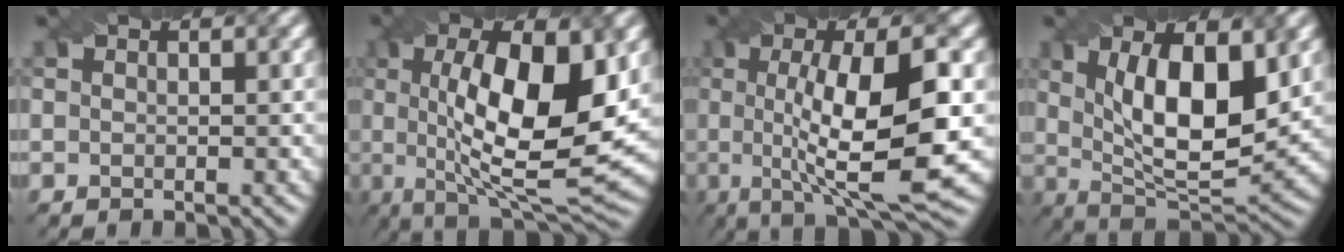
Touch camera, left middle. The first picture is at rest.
{"total": 13.2, "force": [1.5, 4.3, 12.4], "torque": [-0.189, -0.003, 0.026]}
{"total": 11.7, "force": [-0.1, 3.1, 11.3], "torque": [-0.163, 0.002, -0.001]}
{"total": 10.7, "force": [2.3, 4.1, 9.6], "torque": [-0.156, -0.007, 0.042]}